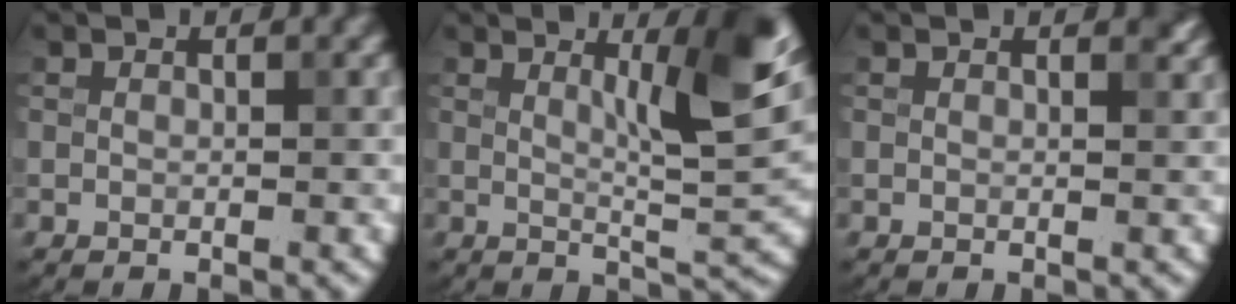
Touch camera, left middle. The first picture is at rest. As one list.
[{"total": 7.7, "force": [2.9, 1.3, 7.0], "torque": [-0.094, -0.005, 0.050]}, {"total": 0.7, "force": [0.6, 0.1, 0.3], "torque": [-0.001, -0.002, 0.010]}]